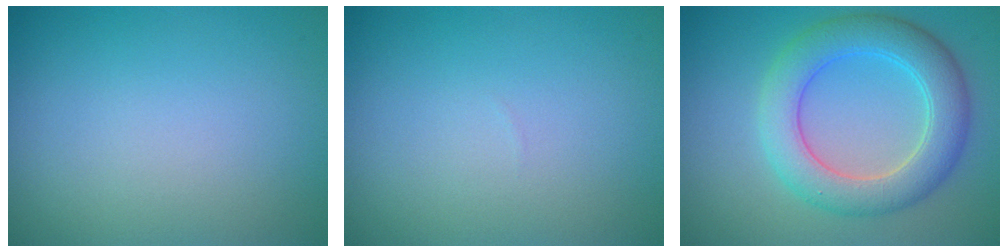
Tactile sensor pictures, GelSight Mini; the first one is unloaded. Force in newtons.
{"total": 0.0}
{"total": 5.8, "press": 5.8, "slide": 0.1}